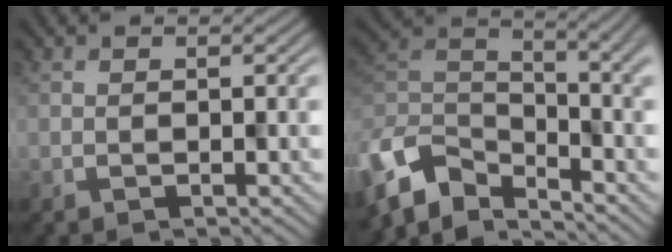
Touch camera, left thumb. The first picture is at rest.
{"total": 8.3, "force": [-5.8, 3.7, 4.7], "torque": [-0.098, -0.016, -0.121]}